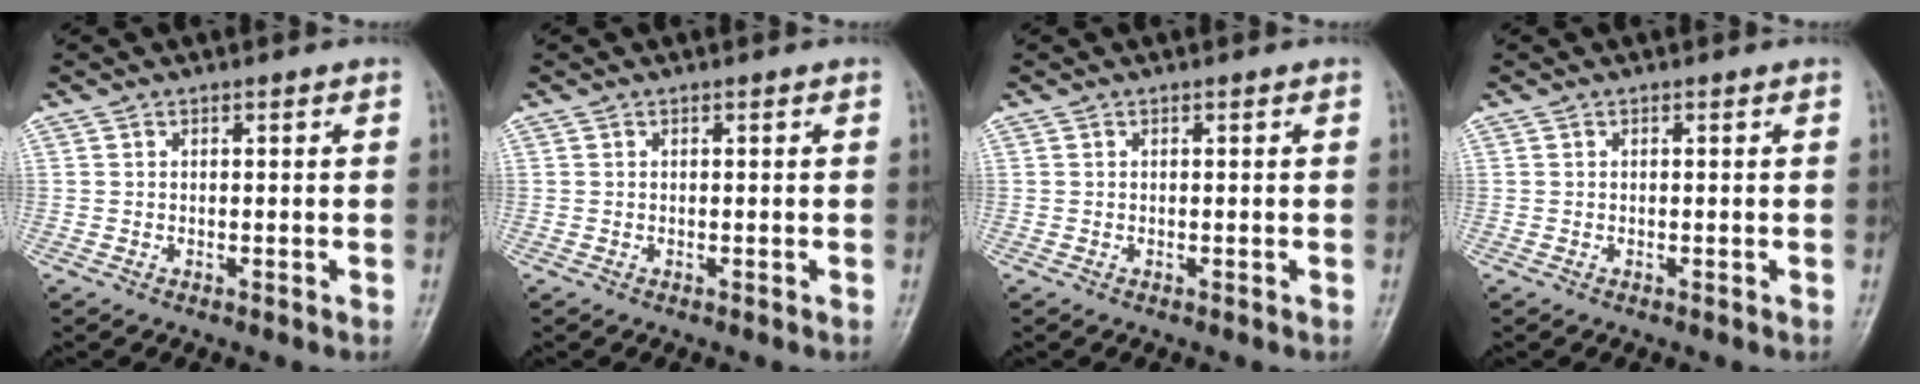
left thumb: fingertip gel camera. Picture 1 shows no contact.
{"total": 0.0}
{"total": 0.0}
{"total": 0.0}